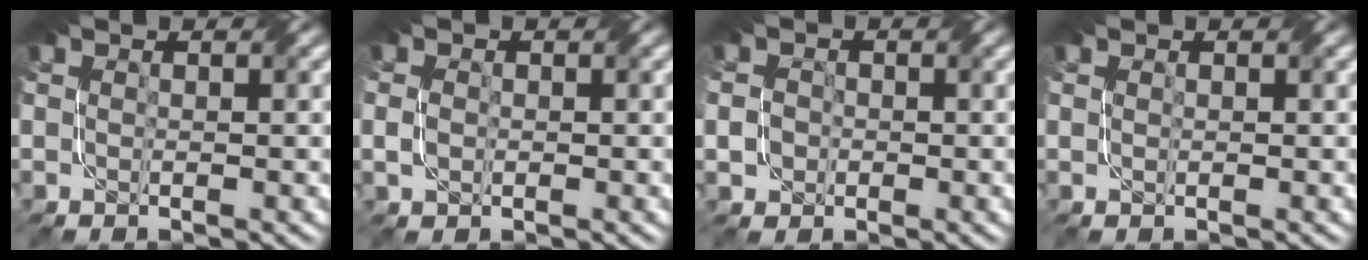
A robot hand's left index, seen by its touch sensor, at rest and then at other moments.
{"total": 1.1, "force": [-0.6, 0.6, 0.7], "torque": [-0.015, 0.001, -0.016]}
{"total": 1.9, "force": [-0.5, 1.7, 0.9], "torque": [-0.018, 0.009, -0.016]}
{"total": 0.0}